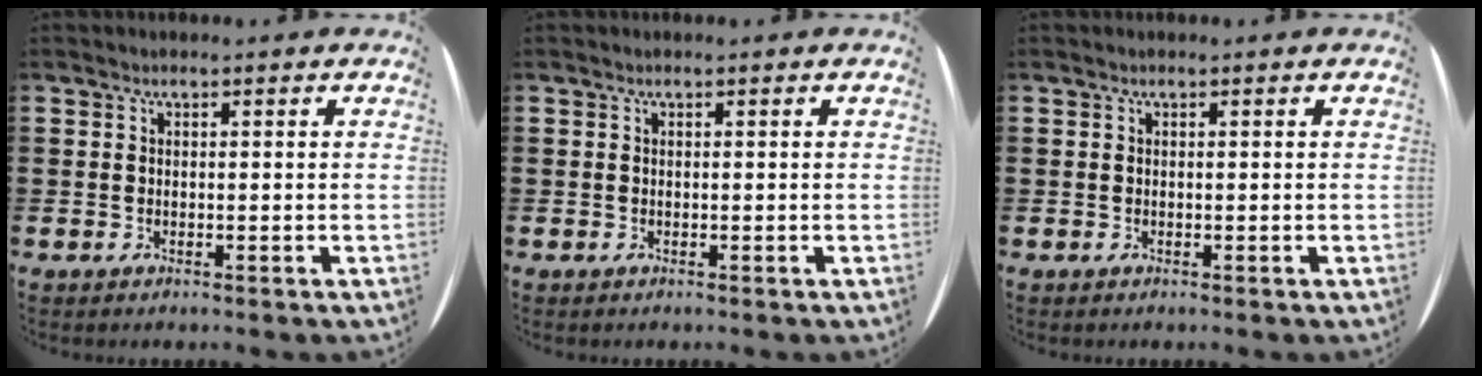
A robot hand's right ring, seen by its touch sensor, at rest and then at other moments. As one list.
[{"total": 0.0}, {"total": 0.0}]